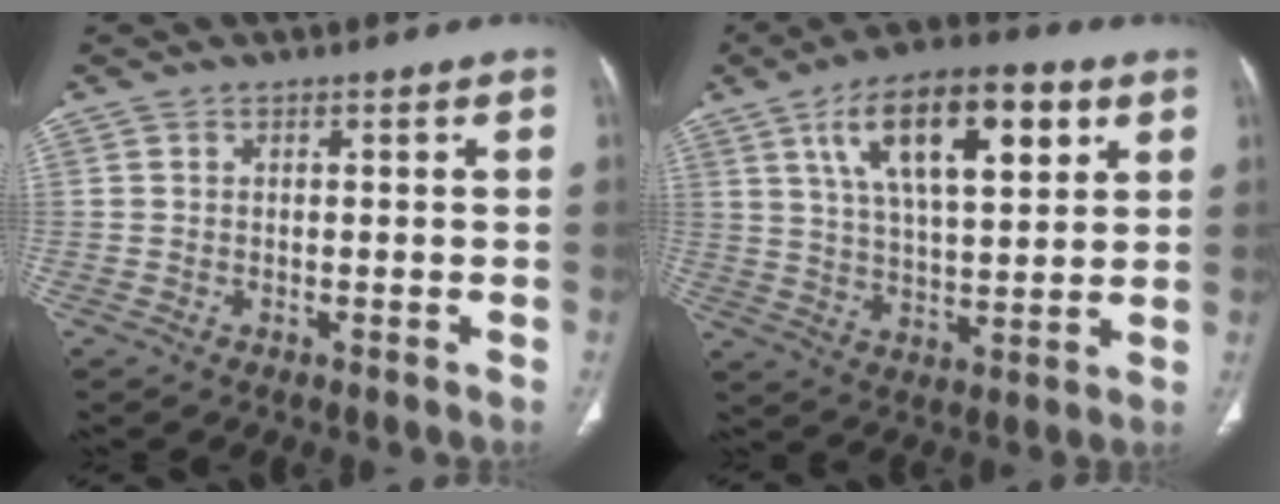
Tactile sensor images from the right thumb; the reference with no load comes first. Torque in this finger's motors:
{"motor_torque": [-0.31, 1.30, 1.08, 0.06, 0.18]}